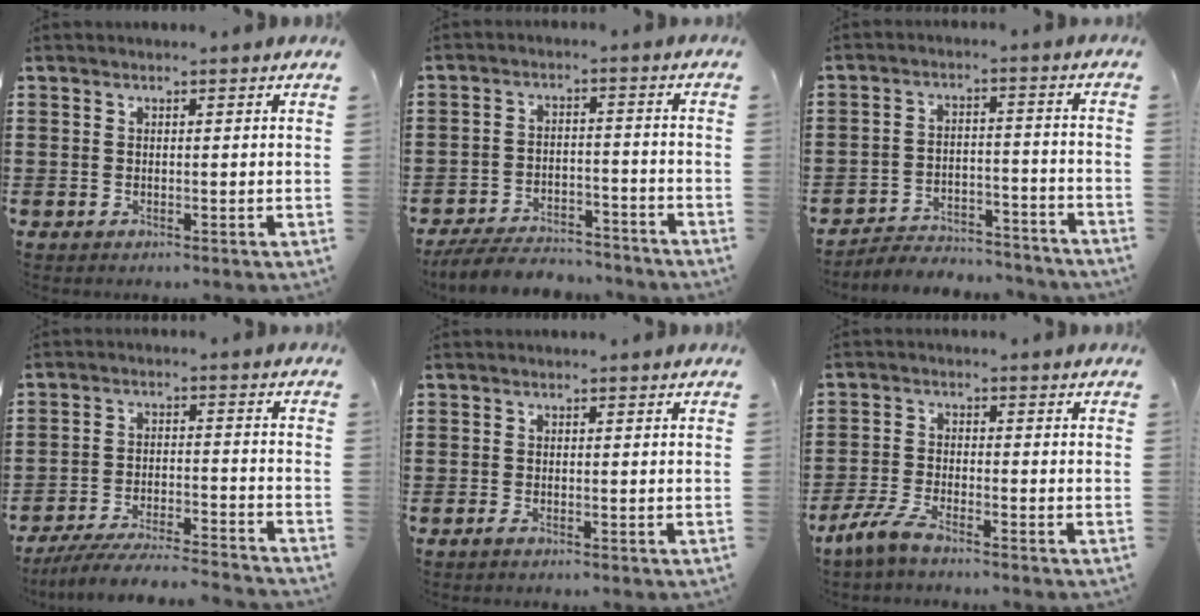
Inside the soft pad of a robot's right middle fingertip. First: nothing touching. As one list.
[{"total": 5.3, "force": [-5.2, 0.5, 1.1], "torque": [-0.022, 0.007, -0.103]}, {"total": 4.3, "force": [-4.2, 0.3, 0.4], "torque": [-0.003, 0.009, -0.088]}, {"total": 6.0, "force": [-5.6, -0.3, 2.0], "torque": [-0.043, -0.008, -0.110]}, {"total": 0.5, "force": [0.0, -0.4, 0.3], "torque": [-0.003, -0.004, 0.002]}, {"total": 4.0, "force": [-3.2, 0.0, 2.4], "torque": [-0.069, -0.013, -0.068]}]